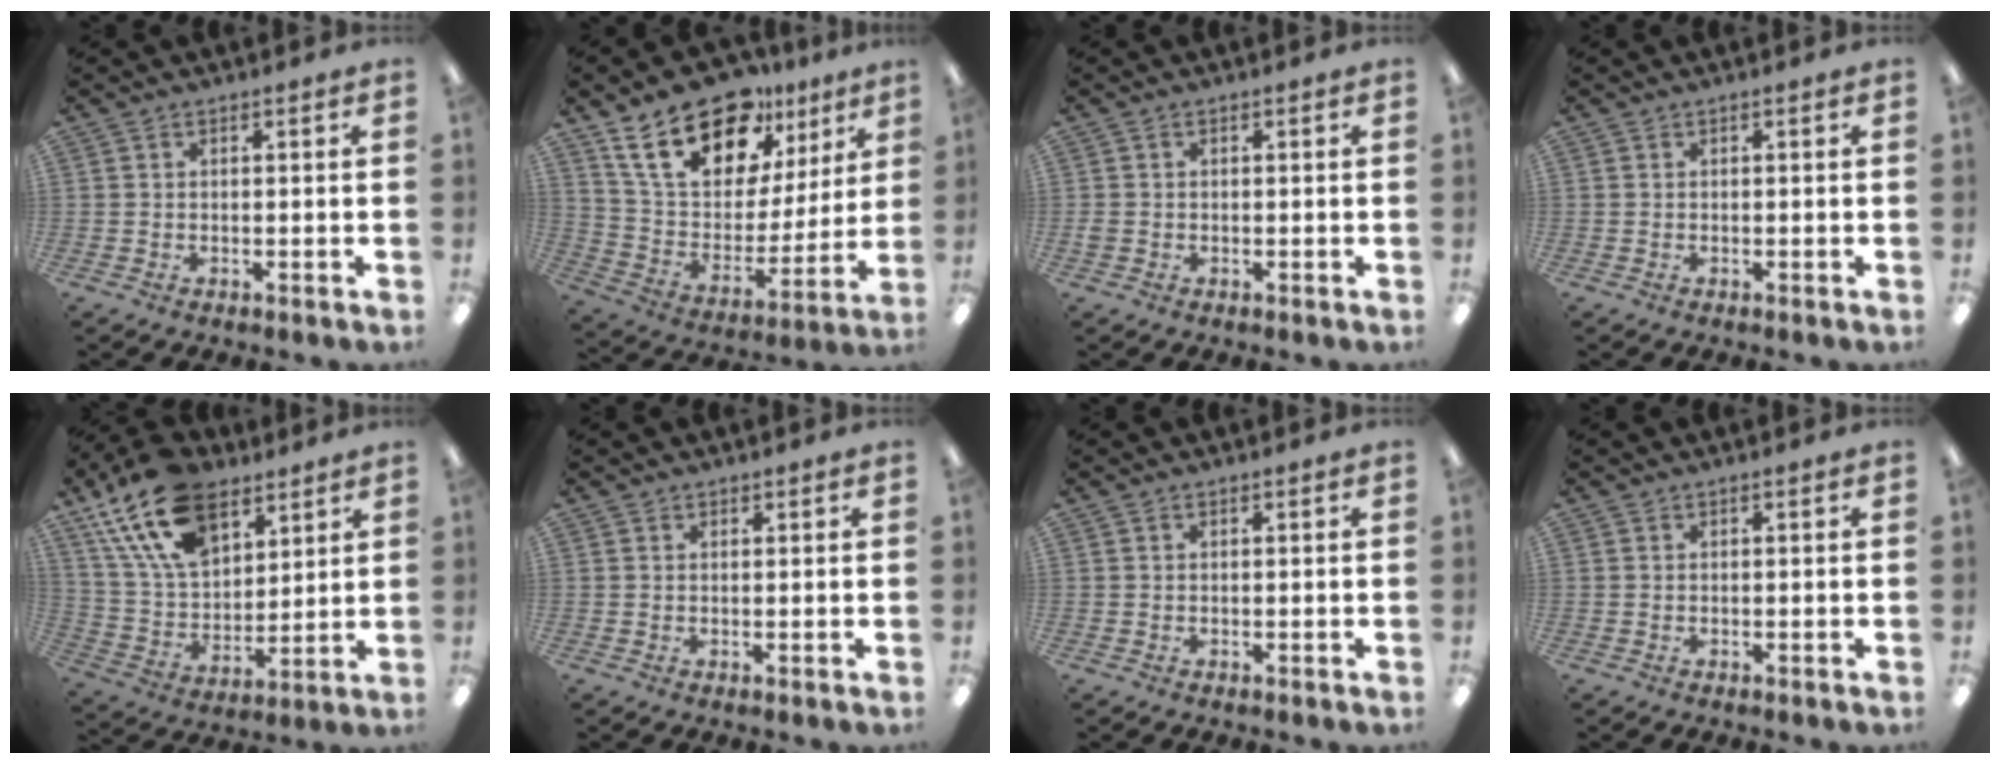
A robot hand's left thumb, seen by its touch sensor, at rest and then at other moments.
{"total": 21.8, "force": [14.5, 11.7, 11.4], "torque": [-0.205, -0.073, 0.261]}
{"total": 1.3, "force": [-0.1, 1.0, 0.8], "torque": [-0.015, 0.005, -0.003]}
{"total": 0.0}
{"total": 20.6, "force": [12.4, 11.9, 11.4], "torque": [-0.234, -0.048, 0.225]}
{"total": 0.7, "force": [0.6, 0.4, 0.1], "torque": [-0.002, 0.001, 0.011]}
{"total": 0.0}
{"total": 0.0}